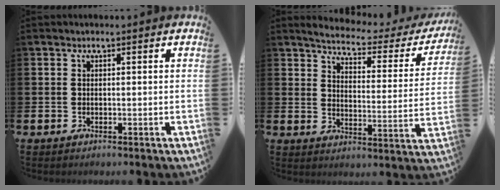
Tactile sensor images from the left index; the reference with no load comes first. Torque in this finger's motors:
{"motor_torque": [0.87, -1.27, 0.17, 0.00]}